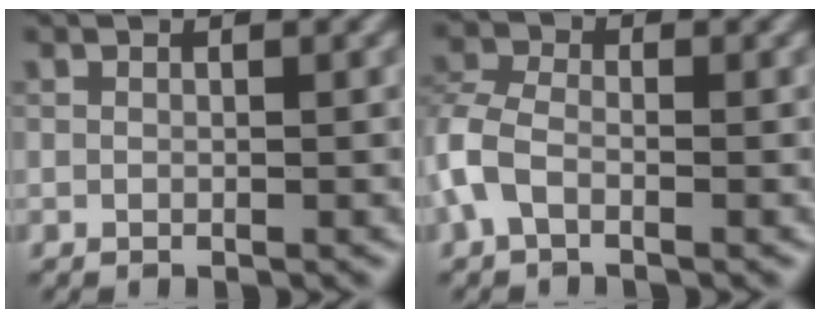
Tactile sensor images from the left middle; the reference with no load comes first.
{"total": 3.3, "force": [-1.2, 2.1, 2.2], "torque": [-0.058, 0.006, -0.037]}